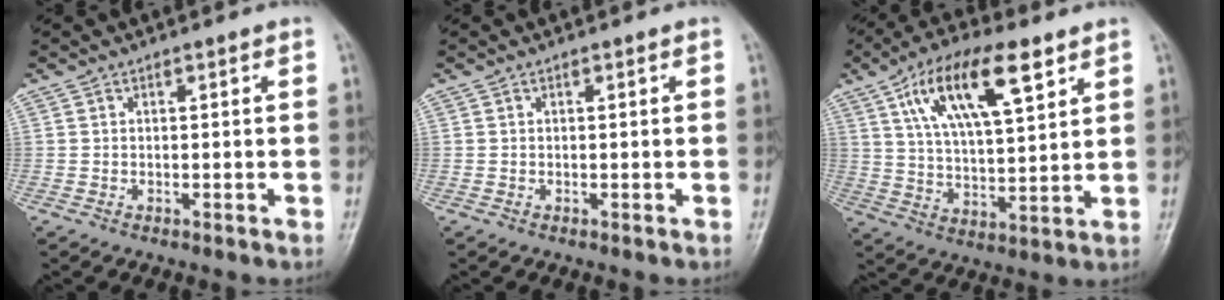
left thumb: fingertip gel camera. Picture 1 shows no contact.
{"total": 0.0}
{"total": 16.4, "force": [8.0, 6.1, 13.0], "torque": [-0.209, -0.017, 0.142]}